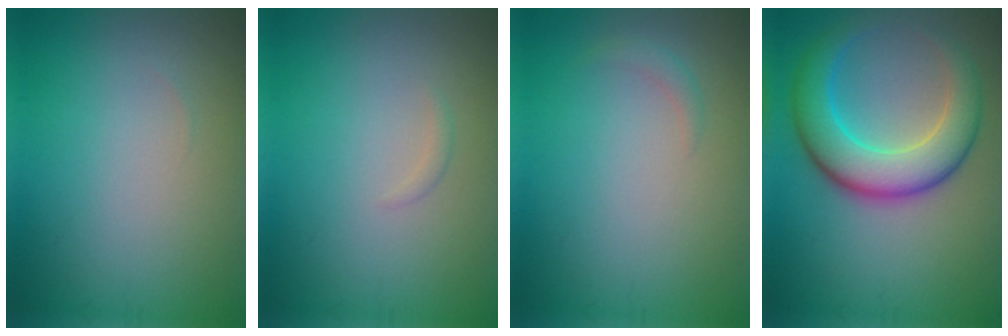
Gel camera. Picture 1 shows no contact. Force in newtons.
{"total": 0.5, "press": 0.5, "slide": 0.0}
{"total": 0.9, "press": 0.9, "slide": 0.1}
{"total": 7.7, "press": 7.7, "slide": 0.3}